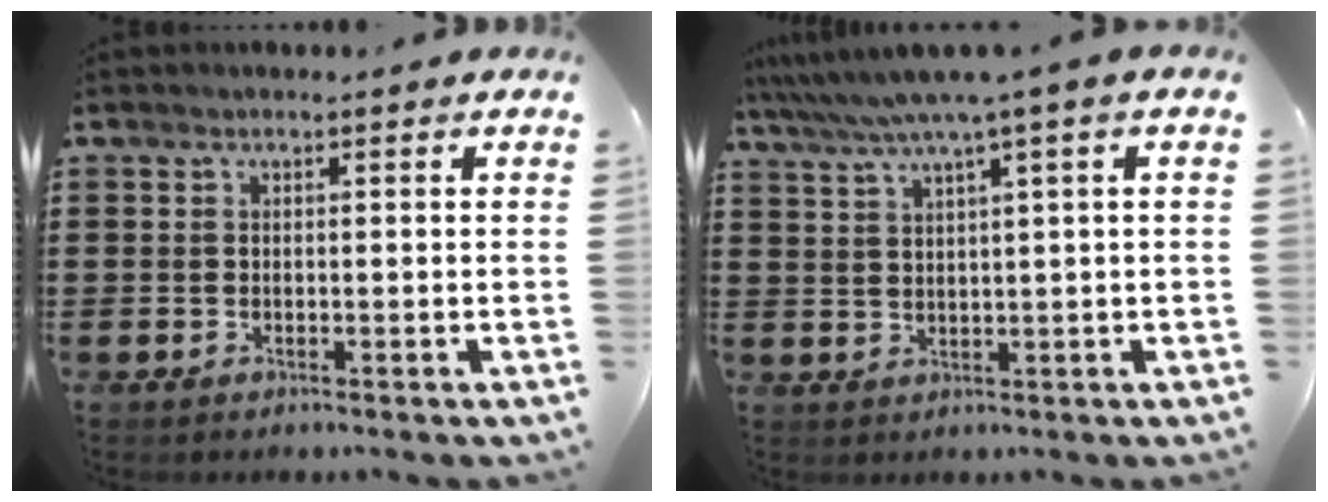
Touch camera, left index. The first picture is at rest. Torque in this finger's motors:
{"motor_torque": [1.42, -0.73, 0.88, 0.21]}